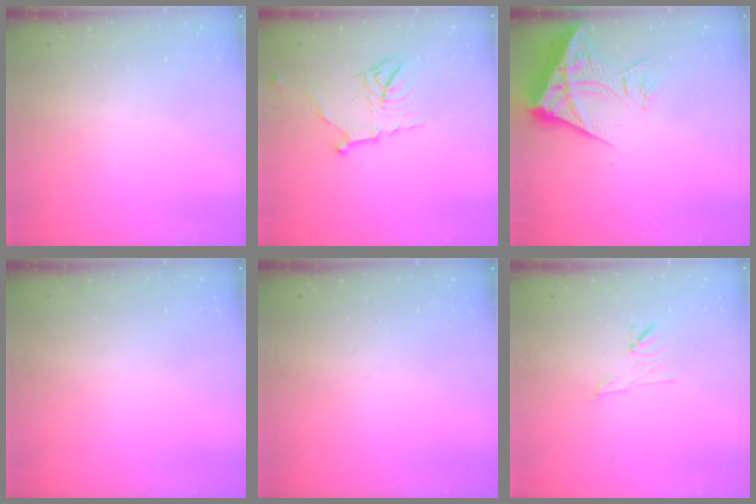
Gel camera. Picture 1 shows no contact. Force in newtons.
{"total": 11.9, "press": 11.9, "slide": 0.1}
{"total": 13.5, "press": 13.4, "slide": 1.8}
{"total": 0.0}
{"total": 0.0}
{"total": 7.0, "press": 6.9, "slide": 0.9}